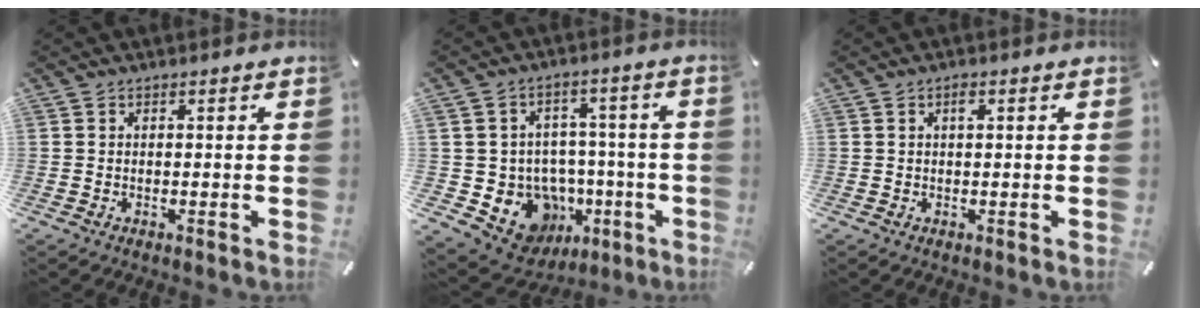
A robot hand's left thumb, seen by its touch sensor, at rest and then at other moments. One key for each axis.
{"total": 12.1, "fx": -4.8, "fy": 10.3, "fz": 4.3, "tx": -0.055, "ty": 0.015, "tz": -0.065}
{"total": 1.4, "fx": 0.5, "fy": 0.6, "fz": 1.2, "tx": -0.018, "ty": 0.001, "tz": 0.006}